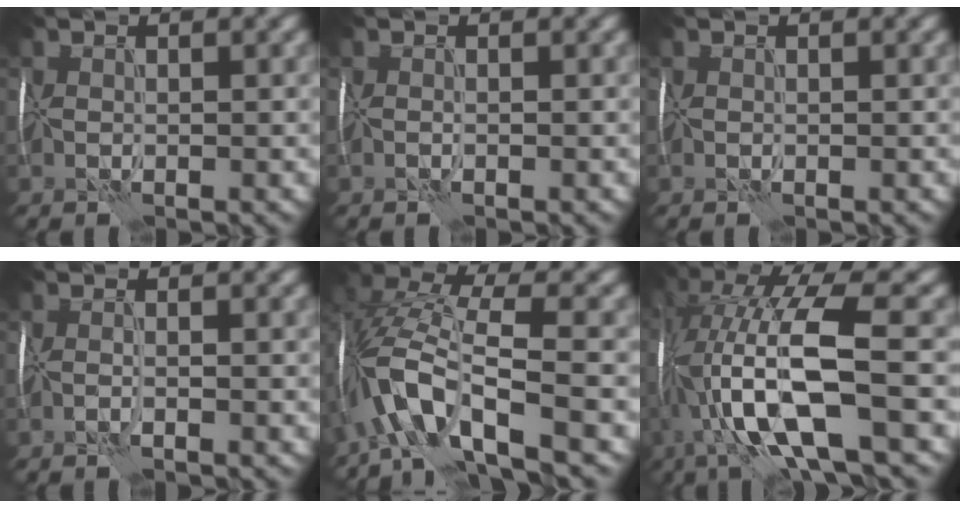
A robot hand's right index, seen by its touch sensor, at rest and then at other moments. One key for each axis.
{"total": 0.0}
{"total": 0.0}
{"total": 0.7, "fx": -0.5, "fy": -0.1, "fz": 0.5, "tx": -0.008, "ty": -0.002, "tz": -0.013}
{"total": 9.1, "fx": -4.2, "fy": 2.8, "fz": 7.6, "tx": -0.146, "ty": 0.018, "tz": -0.092}
{"total": 12.7, "fx": -2.0, "fy": 3.6, "fz": 12.0, "tx": -0.233, "ty": 0.009, "tz": -0.034}